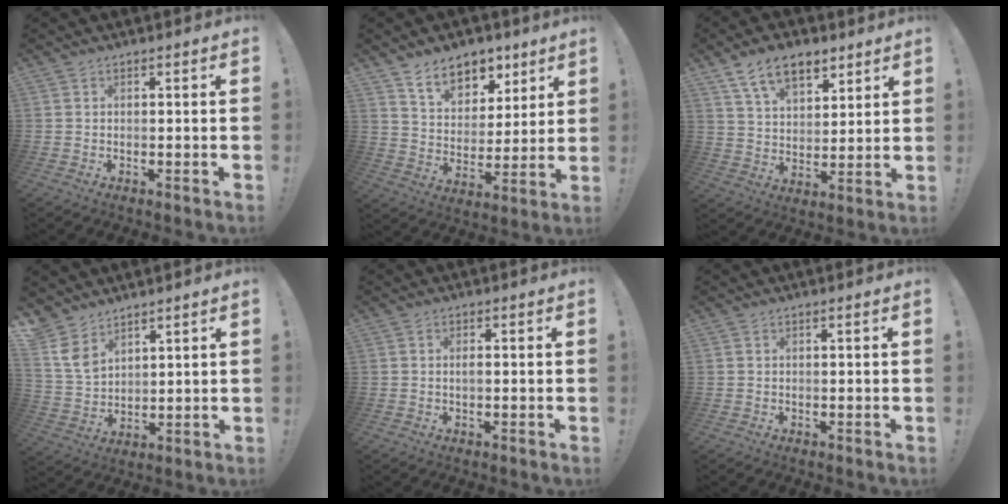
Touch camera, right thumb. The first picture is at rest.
{"total": 12.0, "force": [8.6, 7.1, 4.1], "torque": [-0.061, -0.059, 0.163]}
{"total": 11.9, "force": [7.6, 6.6, 6.3], "torque": [-0.105, -0.031, 0.144]}
{"total": 8.2, "force": [5.8, 5.0, 2.9], "torque": [-0.061, -0.031, 0.121]}
{"total": 0.8, "force": [-0.2, 0.1, 0.8], "torque": [-0.010, -0.001, -0.005]}
{"total": 0.6, "force": [0.2, -0.2, 0.5], "torque": [-0.002, -0.005, 0.002]}